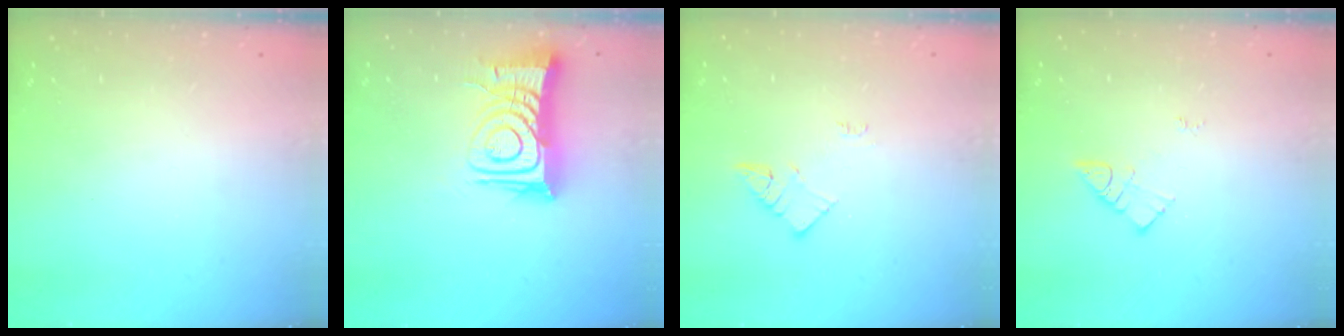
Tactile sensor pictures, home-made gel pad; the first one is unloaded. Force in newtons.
{"total": 12.7, "press": 12.7, "slide": 1.2}
{"total": 4.6, "press": 4.6, "slide": 0.3}
{"total": 6.6, "press": 6.6, "slide": 0.7}